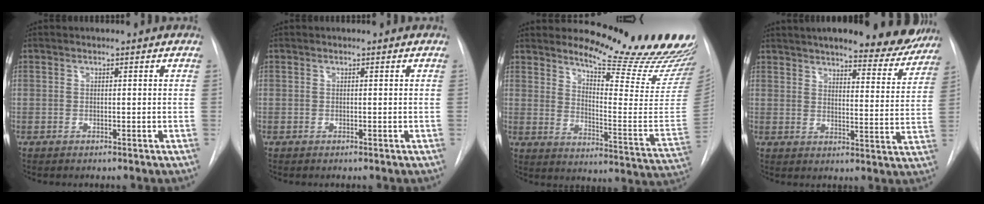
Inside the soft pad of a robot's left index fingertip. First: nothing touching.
{"total": 0.0}
{"total": 19.0, "force": [17.5, 0.5, 7.6], "torque": [-0.113, -0.132, 0.218]}
{"total": 20.3, "force": [17.6, 4.6, 8.9], "torque": [-0.126, -0.016, 0.212]}